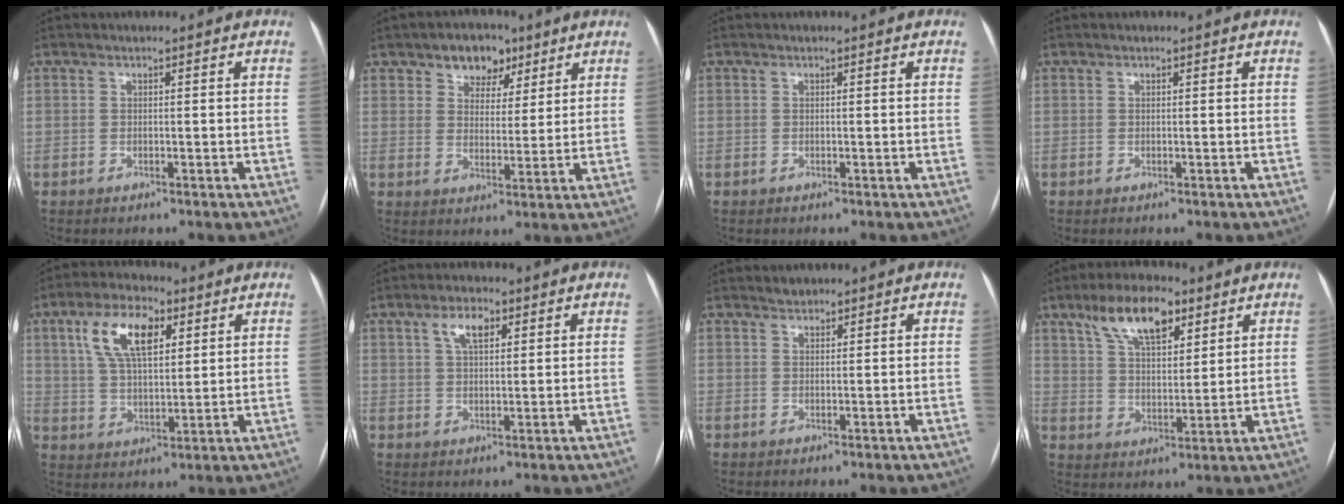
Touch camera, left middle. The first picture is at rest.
{"total": 6.5, "force": [4.0, 4.3, 2.6], "torque": [-0.033, 0.016, 0.065]}
{"total": 0.0}
{"total": 0.0}
{"total": 10.7, "force": [4.6, 4.6, 8.5], "torque": [-0.167, 0.021, 0.086]}
{"total": 4.4, "force": [2.1, 1.8, 3.4], "torque": [-0.068, 0.011, 0.039]}
{"total": 1.1, "force": [1.0, 0.5, 0.1], "torque": [-0.002, 0.003, 0.016]}
{"total": 10.5, "force": [6.4, 4.1, 7.2], "torque": [-0.134, 0.018, 0.118]}